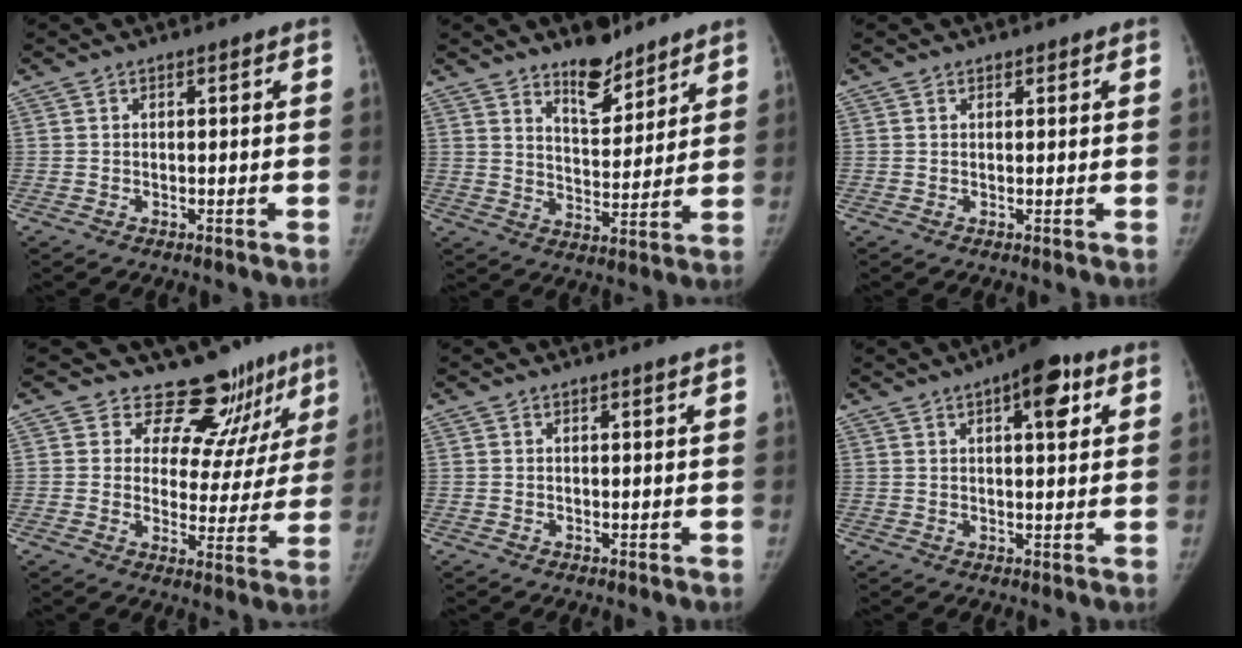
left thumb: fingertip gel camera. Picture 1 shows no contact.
{"total": 9.1, "force": [7.1, 3.7, 4.3], "torque": [-0.041, -0.058, 0.121]}
{"total": 0.5, "force": [0.4, 0.3, -0.1], "torque": [0.004, -0.003, 0.004]}
{"total": 12.1, "force": [10.2, 5.5, 3.2], "torque": [0.010, -0.078, 0.124]}
{"total": 0.8, "force": [0.6, -0.3, 0.4], "torque": [-0.010, -0.006, 0.011]}
{"total": 8.2, "force": [3.7, 3.0, 6.6], "torque": [-0.072, -0.007, 0.048]}